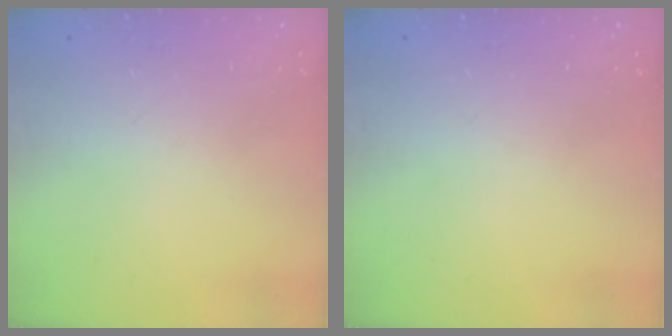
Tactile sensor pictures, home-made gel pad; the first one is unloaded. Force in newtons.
{"total": 0.0}